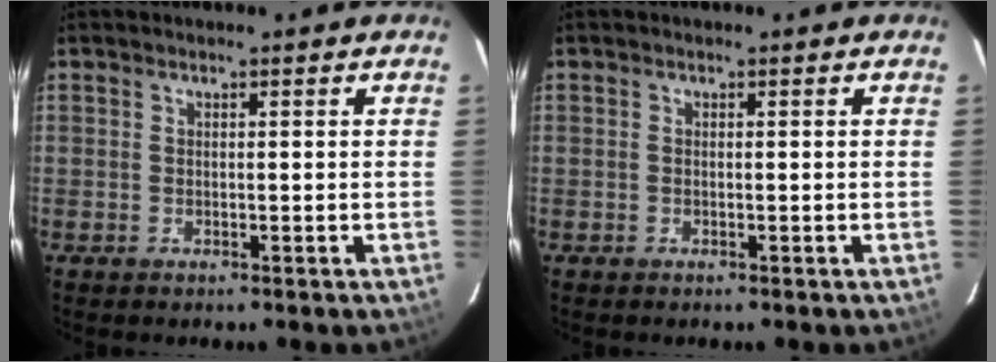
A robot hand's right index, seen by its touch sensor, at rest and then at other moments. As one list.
[{"total": 0.0}]